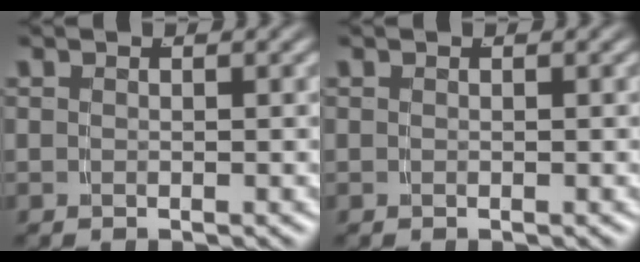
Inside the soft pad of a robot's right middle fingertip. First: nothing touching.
{"total": 0.0}